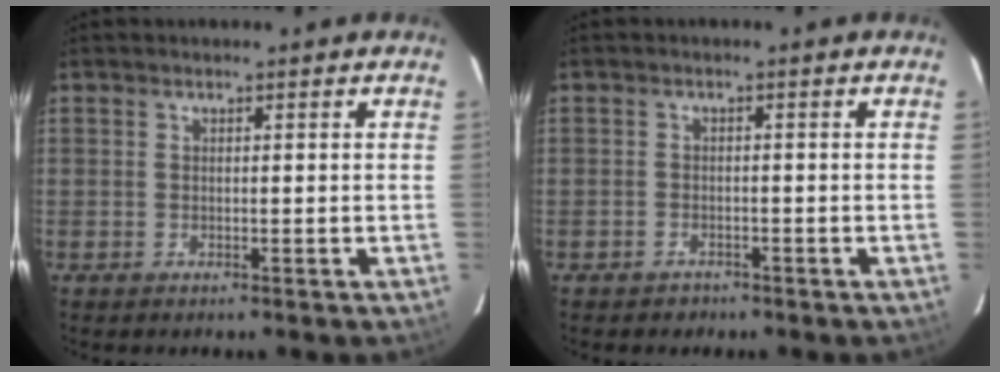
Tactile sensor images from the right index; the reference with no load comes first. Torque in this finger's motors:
{"motor_torque": [0.04, -0.08, 0.06, 0.00]}